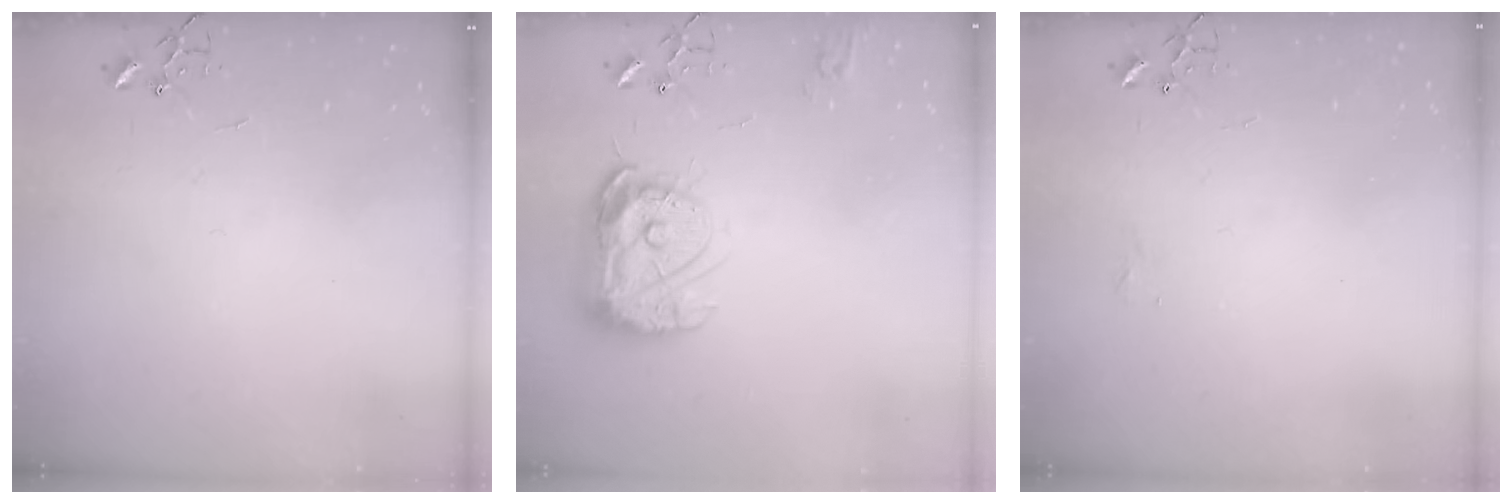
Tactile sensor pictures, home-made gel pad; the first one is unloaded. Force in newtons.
{"total": 15.9, "press": 15.8, "slide": 1.5}
{"total": 3.9, "press": 3.8, "slide": 0.6}